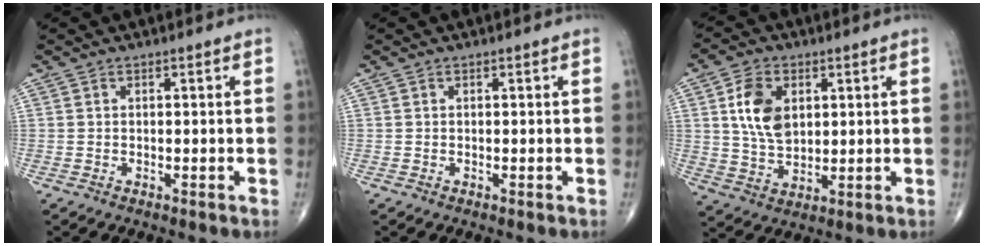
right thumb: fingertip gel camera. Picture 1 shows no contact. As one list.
[{"total": 0.0}, {"total": 9.7, "force": [2.6, 6.4, 6.8], "torque": [-0.113, -0.011, 0.054]}]